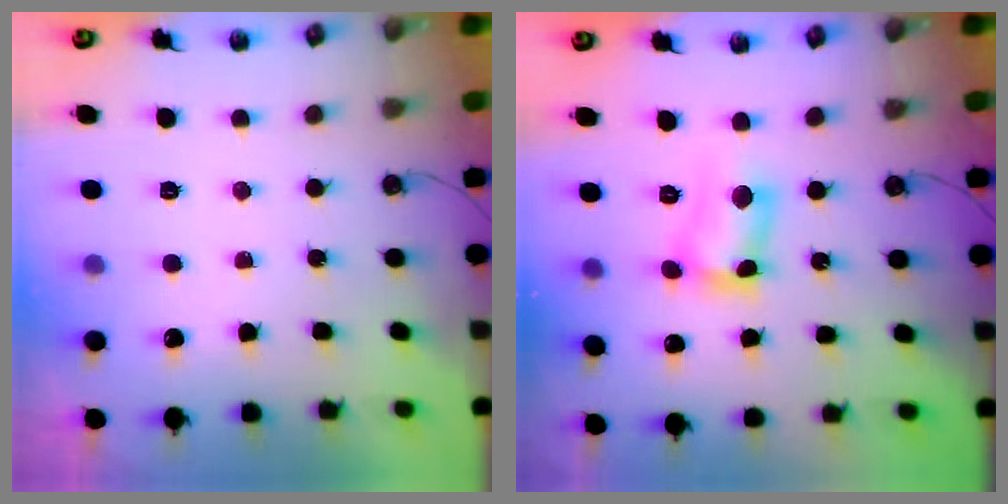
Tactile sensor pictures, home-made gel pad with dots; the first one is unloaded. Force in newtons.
{"total": 8.5, "press": 8.5, "slide": 0.4}